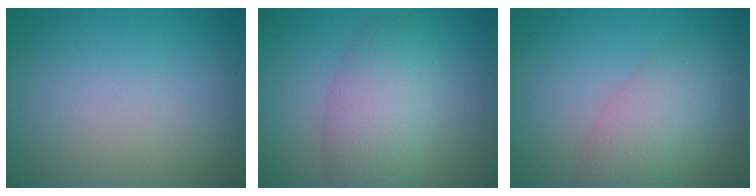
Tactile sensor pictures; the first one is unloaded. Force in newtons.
{"total": 5.6, "press": 5.6, "slide": 0.2}
{"total": 4.9, "press": 4.9, "slide": 0.3}